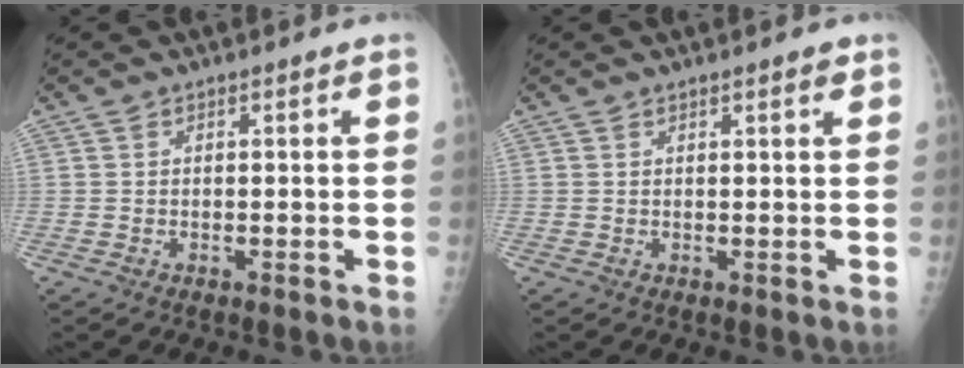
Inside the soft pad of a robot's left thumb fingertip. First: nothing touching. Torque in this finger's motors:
{"motor_torque": [-0.19, -0.01, -0.10, -0.03, 0.03]}